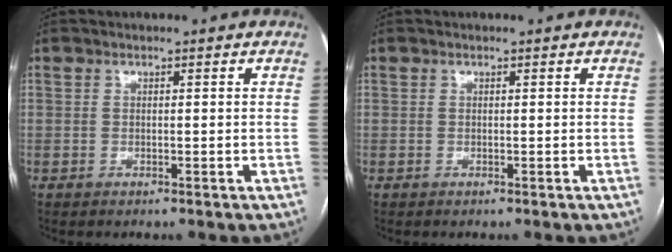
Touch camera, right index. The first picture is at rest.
{"total": 0.0}